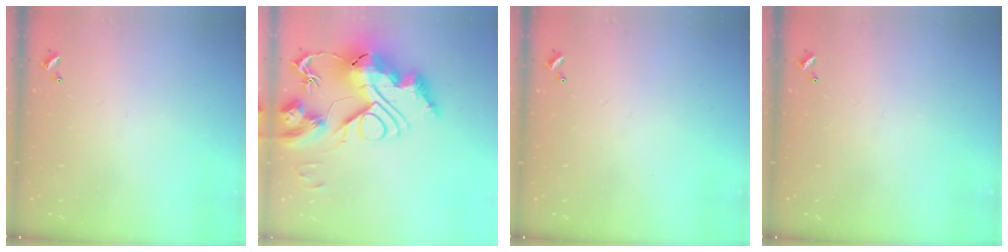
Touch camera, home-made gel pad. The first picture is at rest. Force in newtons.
{"total": 0.7, "press": 0.7, "slide": 0.0}
{"total": 0.0}
{"total": 0.0}